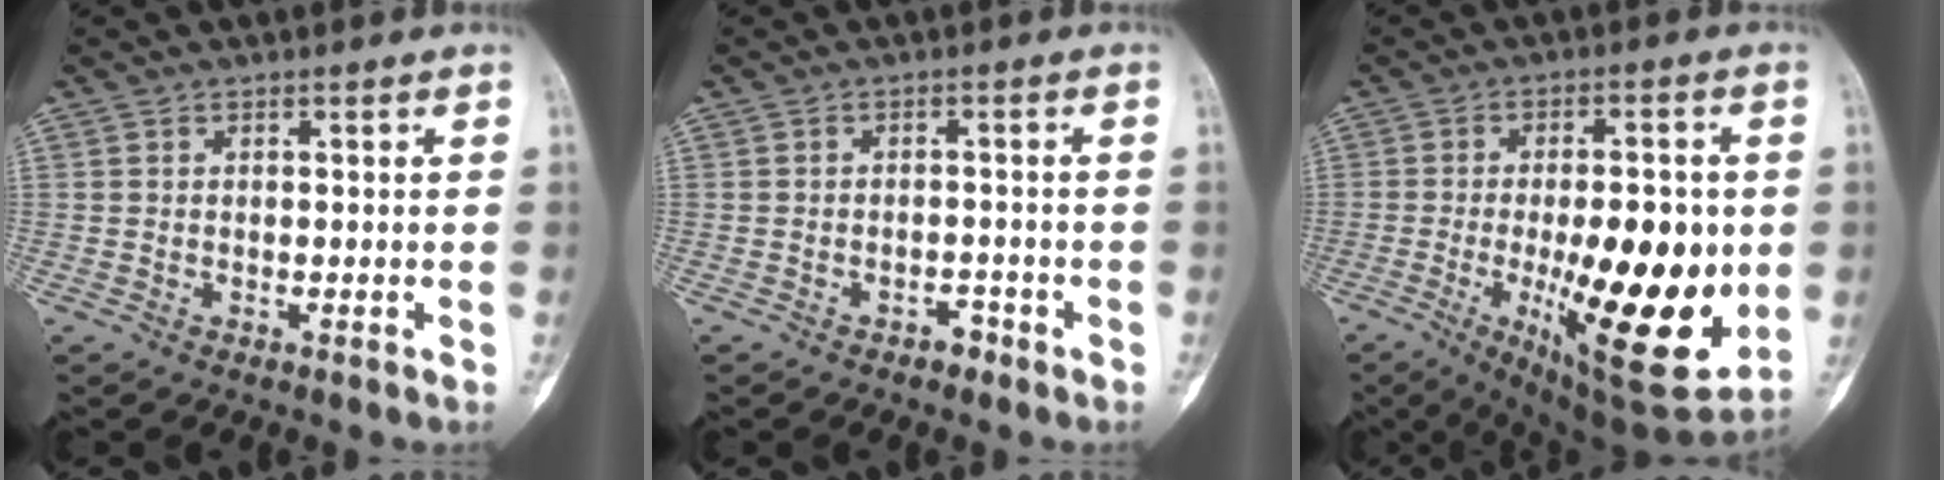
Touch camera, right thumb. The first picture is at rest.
{"total": 2.1, "force": [-1.5, 1.2, 0.8], "torque": [-0.004, 0.012, -0.022]}
{"total": 24.4, "force": [-3.6, 8.7, 22.6], "torque": [-0.310, -0.023, -0.032]}